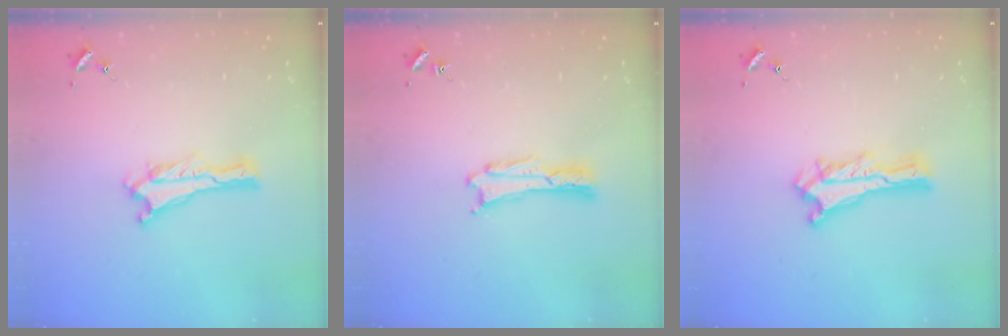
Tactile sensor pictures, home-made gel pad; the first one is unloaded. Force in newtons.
{"total": 0.0}
{"total": 1.4, "press": 1.4, "slide": 0.2}